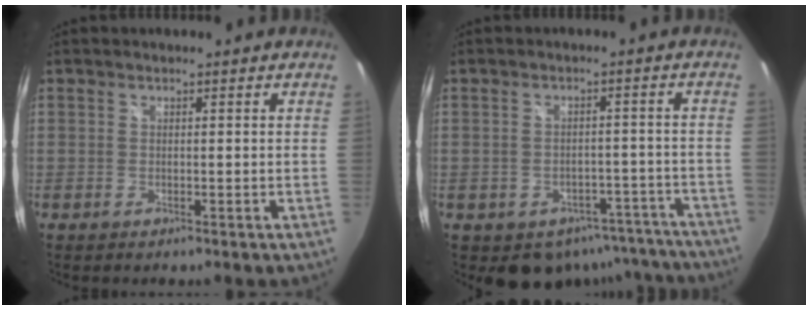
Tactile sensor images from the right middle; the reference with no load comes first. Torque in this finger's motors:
{"motor_torque": [1.07, -1.07, 0.13, 0.04]}